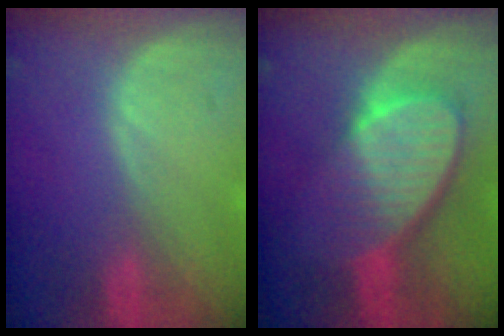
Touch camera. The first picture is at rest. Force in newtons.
{"total": 9.0, "press": 8.1, "slide": 3.9}